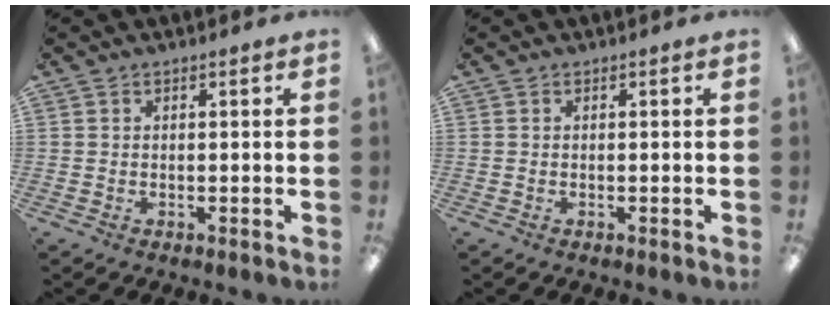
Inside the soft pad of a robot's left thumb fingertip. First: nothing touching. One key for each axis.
{"total": 0.0}